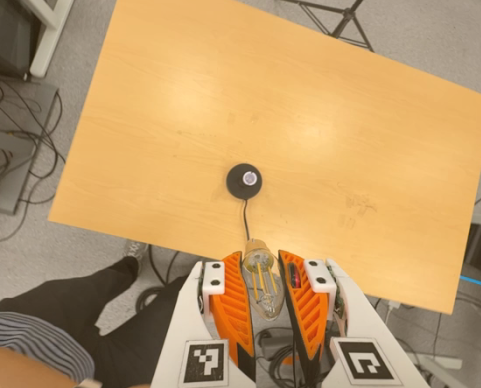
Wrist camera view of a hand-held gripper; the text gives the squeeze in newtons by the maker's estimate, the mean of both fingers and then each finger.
{"total": 23.4, "left": 26.2, "right": 20.6}